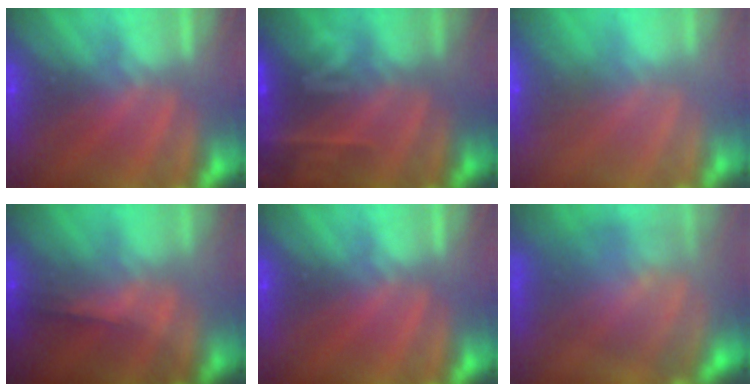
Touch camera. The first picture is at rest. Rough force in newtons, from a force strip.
{"total": 2.3}
{"total": 6.6}
{"total": 1.4}
{"total": 0.0}
{"total": 9.8}